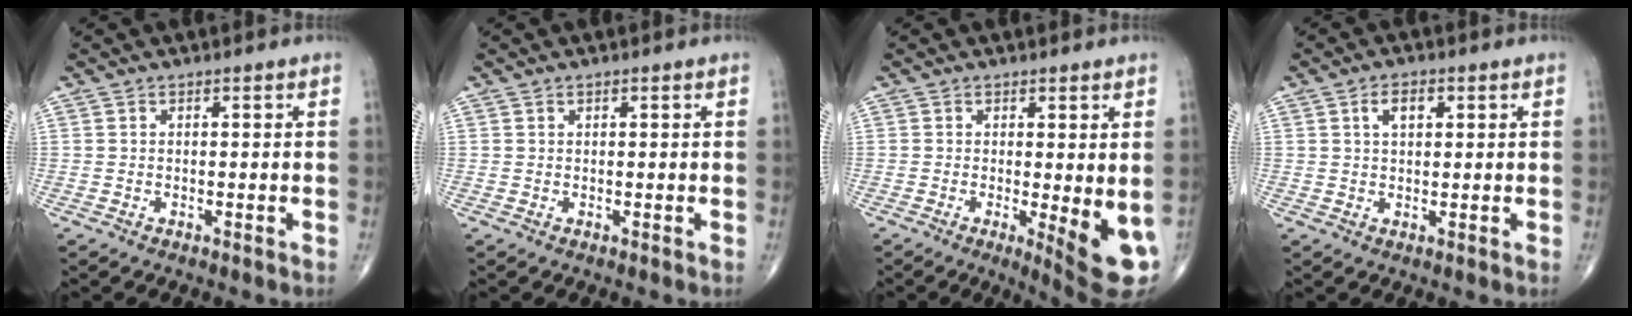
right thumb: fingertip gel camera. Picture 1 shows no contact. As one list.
[{"total": 0.0}, {"total": 8.2, "force": [-1.3, 2.0, 7.8], "torque": [-0.099, -0.019, -0.015]}, {"total": 3.8, "force": [1.4, 2.1, 2.8], "torque": [-0.042, 0.003, 0.024]}]